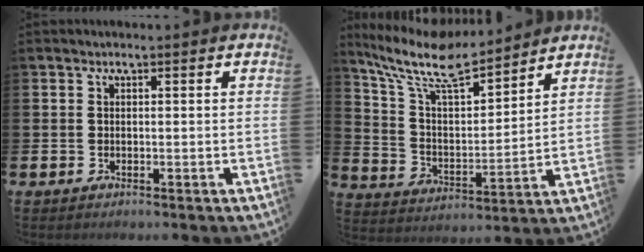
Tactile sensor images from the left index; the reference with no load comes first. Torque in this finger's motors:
{"motor_torque": [1.07, -1.07, 0.29, 0.21]}